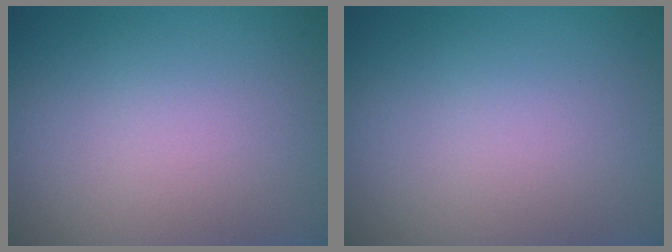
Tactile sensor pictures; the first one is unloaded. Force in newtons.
{"total": 0.0}